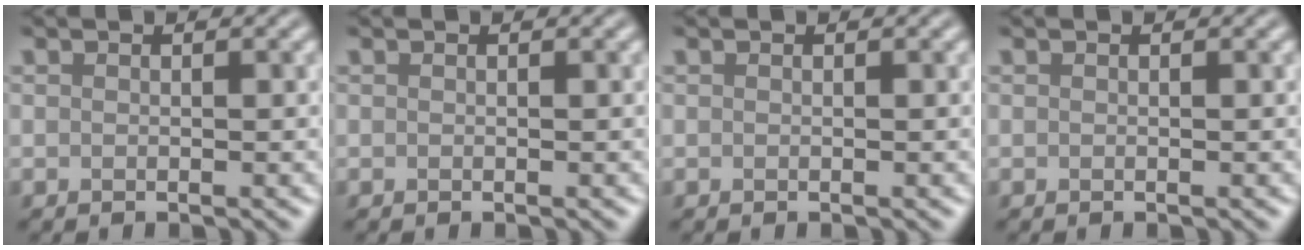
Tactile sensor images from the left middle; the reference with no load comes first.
{"total": 0.0}
{"total": 0.0}
{"total": 0.0}